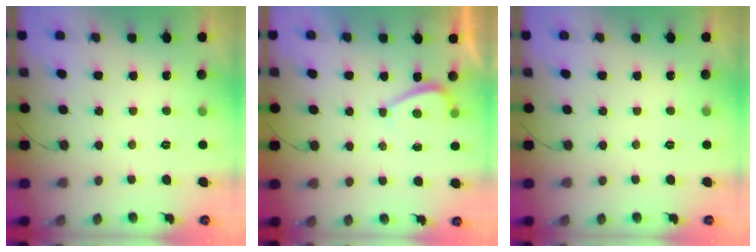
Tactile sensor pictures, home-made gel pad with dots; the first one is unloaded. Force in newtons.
{"total": 1.0, "press": 0.9, "slide": 0.5}
{"total": 0.0}